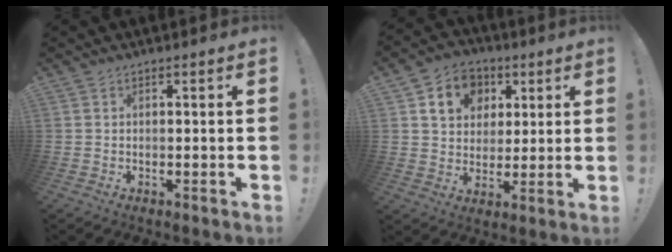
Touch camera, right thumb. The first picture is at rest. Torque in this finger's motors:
{"motor_torque": [0.90, 1.59, 0.48, 0.13, 0.05]}